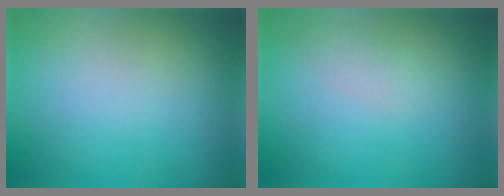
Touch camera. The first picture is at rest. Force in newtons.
{"total": 1.3, "press": 1.3, "slide": 0.0}